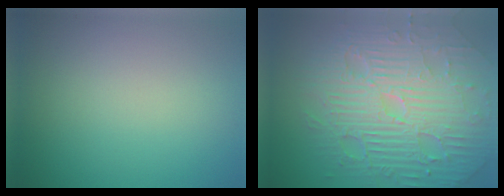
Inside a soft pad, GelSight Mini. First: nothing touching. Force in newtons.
{"total": 11.7, "press": 7.5, "slide": 8.9}